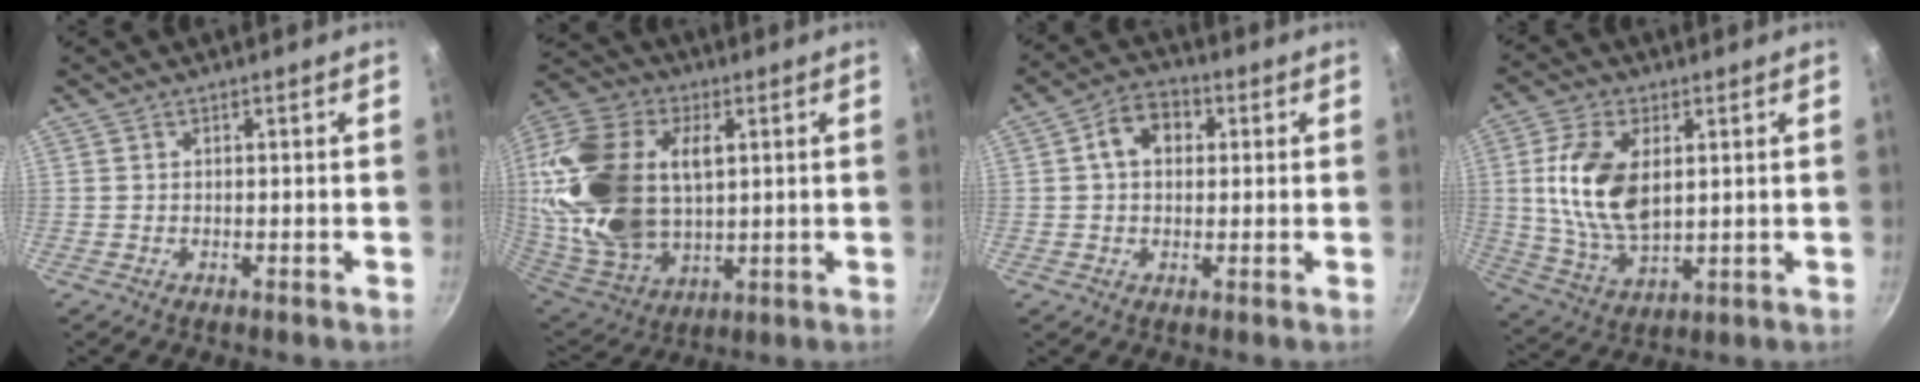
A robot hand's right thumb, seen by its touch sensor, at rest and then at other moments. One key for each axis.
{"total": 26.7, "fx": 4.8, "fy": 17.1, "fz": 20.0, "tx": -0.398, "ty": -0.009, "tz": 0.093}
{"total": 7.5, "fx": 1.6, "fy": 5.5, "fz": 4.8, "tx": -0.052, "ty": 0.016, "tz": 0.013}
{"total": 14.4, "fx": 2.6, "fy": 8.2, "fz": 11.6, "tx": -0.215, "ty": -0.013, "tz": 0.055}